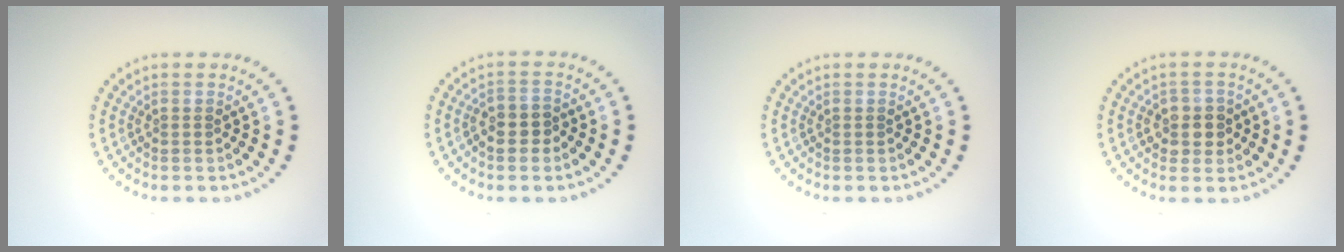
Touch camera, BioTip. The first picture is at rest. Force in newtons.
{"total": 2.3, "press": 2.2, "slide": 0.9}
{"total": 0.0}
{"total": 2.6, "press": 2.4, "slide": 1.0}